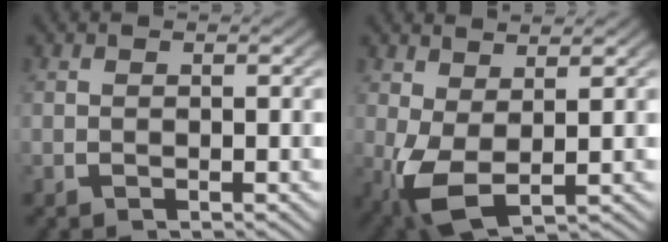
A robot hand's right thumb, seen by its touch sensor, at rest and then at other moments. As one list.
[{"total": 5.4, "force": [-0.2, 3.4, 4.1], "torque": [-0.098, -0.029, 0.017]}]